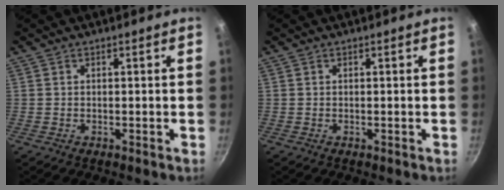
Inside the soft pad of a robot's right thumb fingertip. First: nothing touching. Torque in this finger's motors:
{"motor_torque": [0.00, 0.00, 0.00, 0.00, 0.00]}